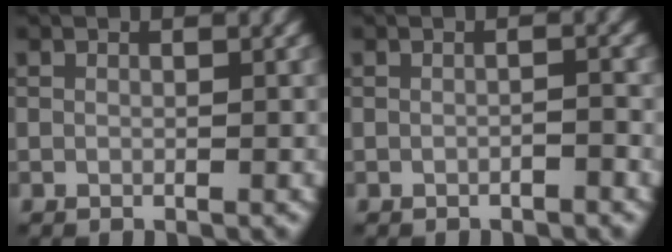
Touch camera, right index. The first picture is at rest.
{"total": 0.8, "force": [-0.5, 0.0, 0.6], "torque": [-0.009, 0.005, -0.011]}